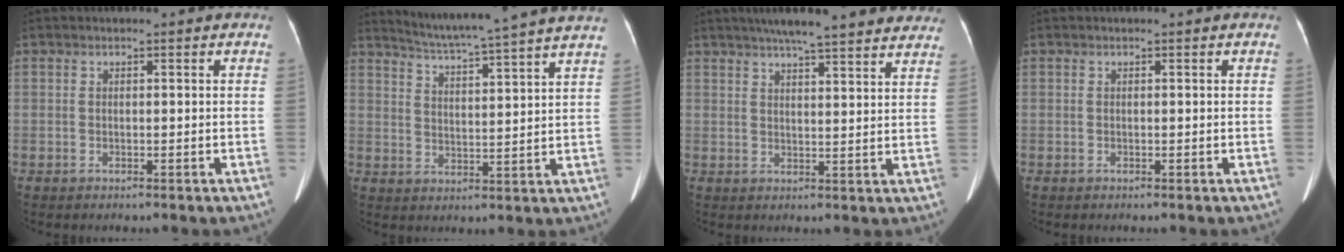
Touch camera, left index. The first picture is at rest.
{"total": 16.1, "force": [14.4, -1.7, 6.9], "torque": [-0.121, -0.019, 0.193]}
{"total": 17.6, "force": [15.0, 2.0, 9.0], "torque": [-0.130, 0.029, 0.186]}
{"total": 0.0}